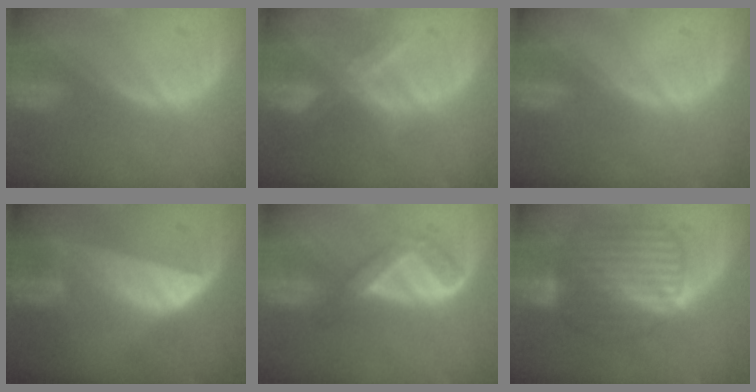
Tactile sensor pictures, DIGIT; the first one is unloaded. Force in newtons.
{"total": 7.1, "press": 6.2, "slide": 3.6}
{"total": 0.0}
{"total": 7.5, "press": 6.8, "slide": 3.2}
{"total": 5.5, "press": 4.6, "slide": 3.0}
{"total": 10.3, "press": 10.3, "slide": 0.8}